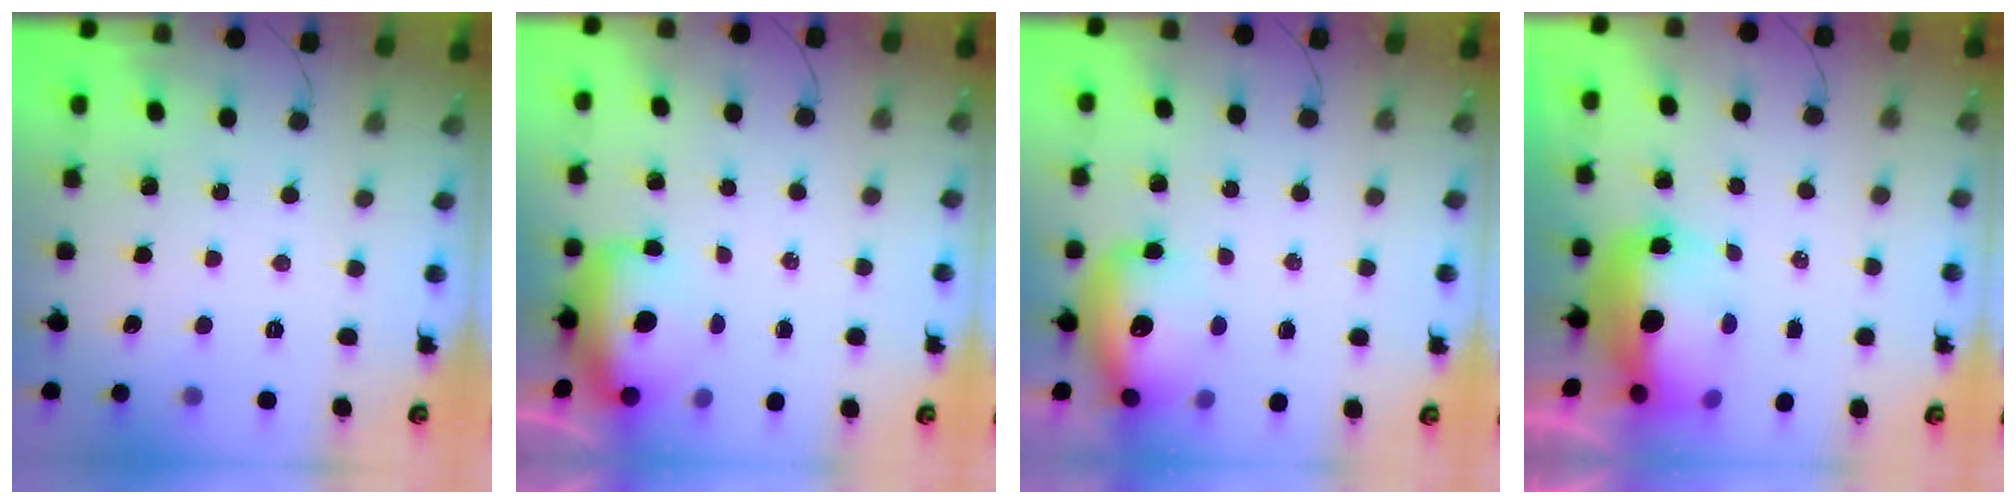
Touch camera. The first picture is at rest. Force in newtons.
{"total": 10.9, "press": 10.4, "slide": 3.2}
{"total": 14.1, "press": 13.7, "slide": 3.3}
{"total": 11.9, "press": 11.7, "slide": 2.3}